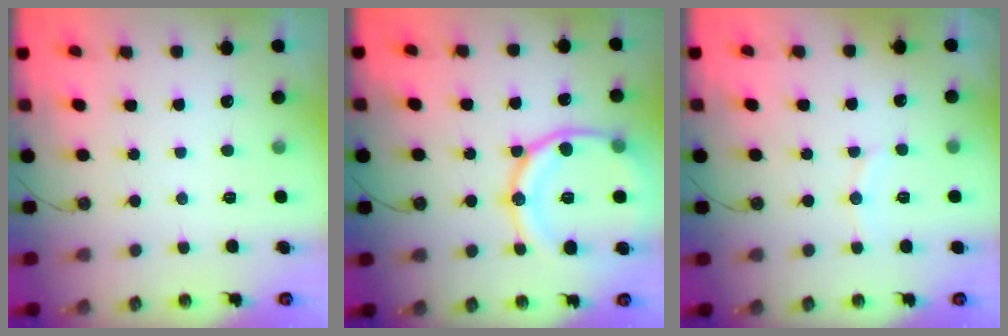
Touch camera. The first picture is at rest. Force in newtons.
{"total": 19.0, "press": 18.9, "slide": 2.1}
{"total": 5.2, "press": 5.1, "slide": 0.7}